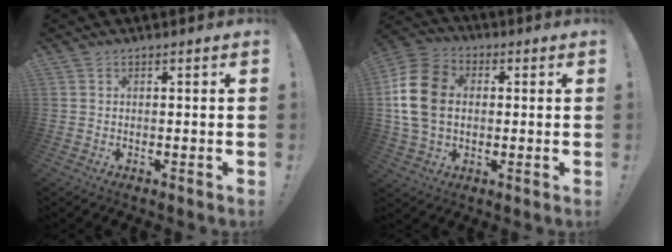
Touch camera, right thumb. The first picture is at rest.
{"total": 16.3, "force": [1.3, 12.3, 10.6], "torque": [-0.195, 0.013, 0.027]}